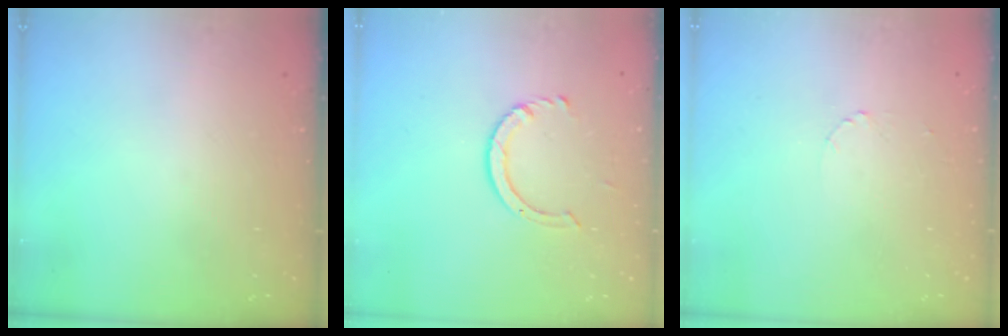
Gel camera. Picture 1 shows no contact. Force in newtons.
{"total": 4.0, "press": 3.9, "slide": 0.5}
{"total": 1.3, "press": 1.3, "slide": 0.1}